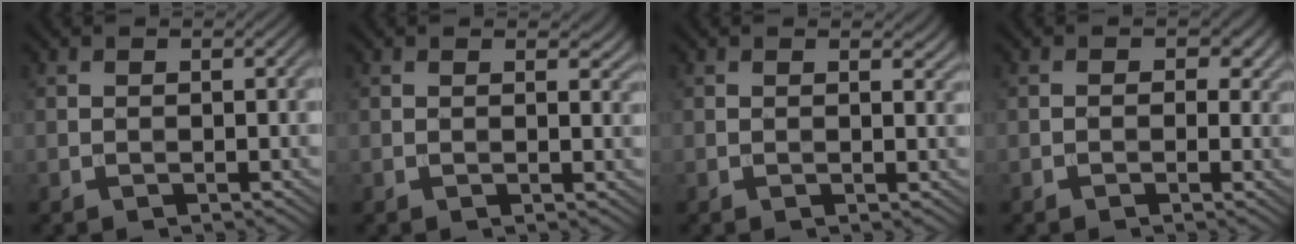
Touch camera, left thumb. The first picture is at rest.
{"total": 1.6, "force": [1.1, 0.7, 1.0], "torque": [-0.014, -0.007, 0.018]}
{"total": 1.3, "force": [0.9, 0.5, 0.9], "torque": [-0.013, -0.006, 0.016]}
{"total": 2.3, "force": [0.3, 1.7, 1.5], "torque": [-0.023, -0.006, 0.000]}